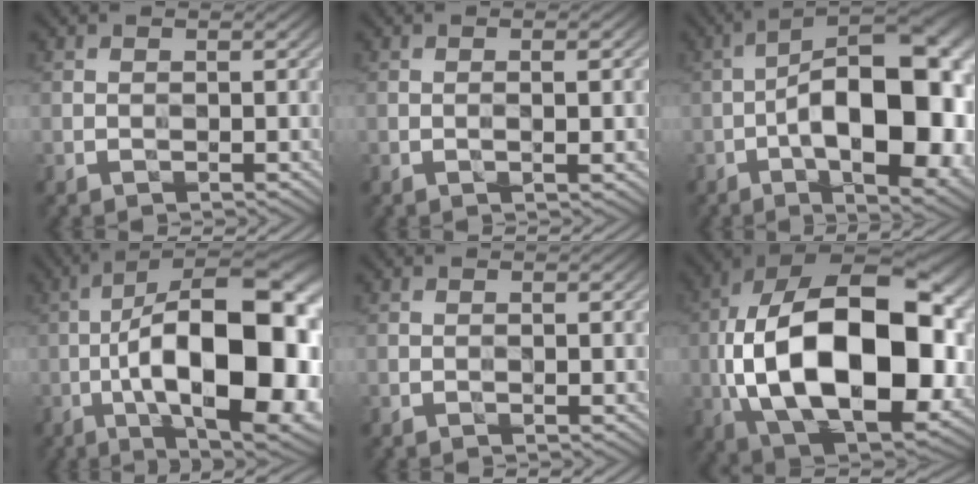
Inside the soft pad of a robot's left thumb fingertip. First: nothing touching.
{"total": 2.6, "force": [-0.1, 0.3, 2.6], "torque": [-0.040, 0.003, -0.004]}
{"total": 19.1, "force": [-3.7, 8.3, 16.9], "torque": [-0.232, 0.009, -0.059]}
{"total": 21.0, "force": [-4.1, 8.2, 18.9], "torque": [-0.272, 0.019, -0.069]}
{"total": 0.8, "force": [-0.1, 0.0, 0.7], "torque": [-0.012, -0.001, -0.002]}
{"total": 23.3, "force": [-2.2, 12.1, 19.8], "torque": [-0.379, -0.018, -0.033]}